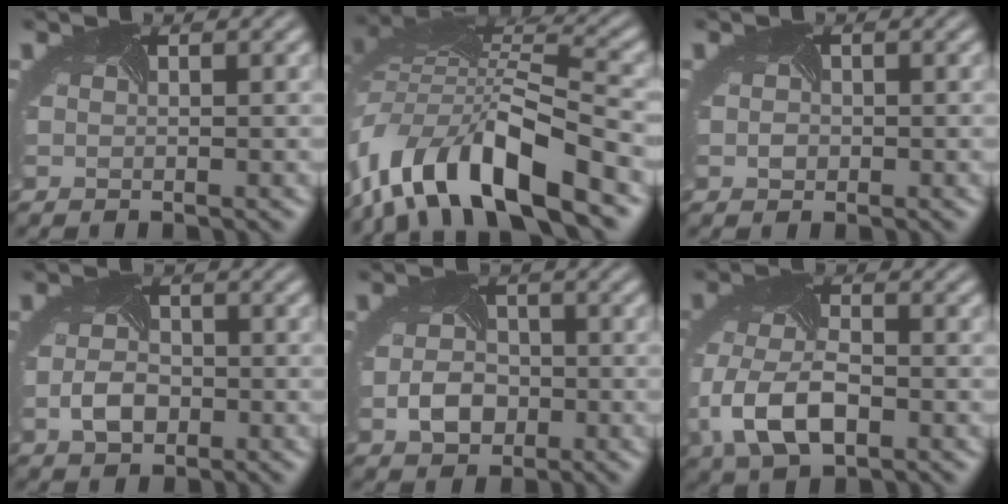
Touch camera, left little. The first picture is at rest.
{"total": 12.3, "force": [-6.2, 4.9, 9.5], "torque": [-0.178, 0.001, -0.116]}
{"total": 0.8, "force": [-0.3, 0.7, 0.1], "torque": [-0.007, -0.003, -0.006]}
{"total": 2.8, "force": [-0.9, 1.9, 1.8], "torque": [-0.043, -0.005, -0.017]}
{"total": 3.5, "force": [-1.1, 2.7, 2.0], "torque": [-0.040, -0.006, -0.021]}
{"total": 6.6, "force": [-2.4, 3.7, 4.9], "torque": [-0.121, -0.009, -0.049]}